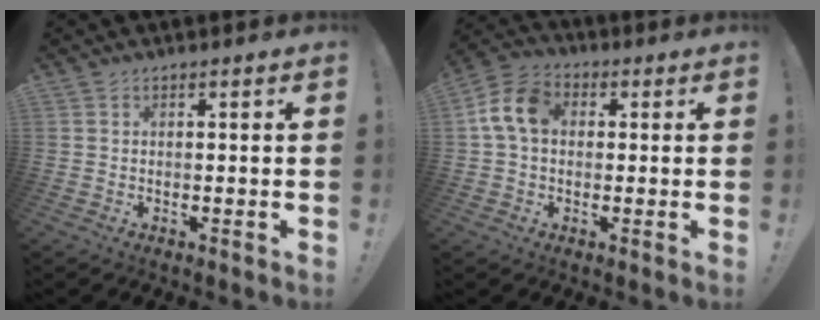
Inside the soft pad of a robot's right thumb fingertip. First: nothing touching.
{"total": 10.5, "force": [1.7, 7.5, 7.2], "torque": [-0.133, 0.016, 0.037]}